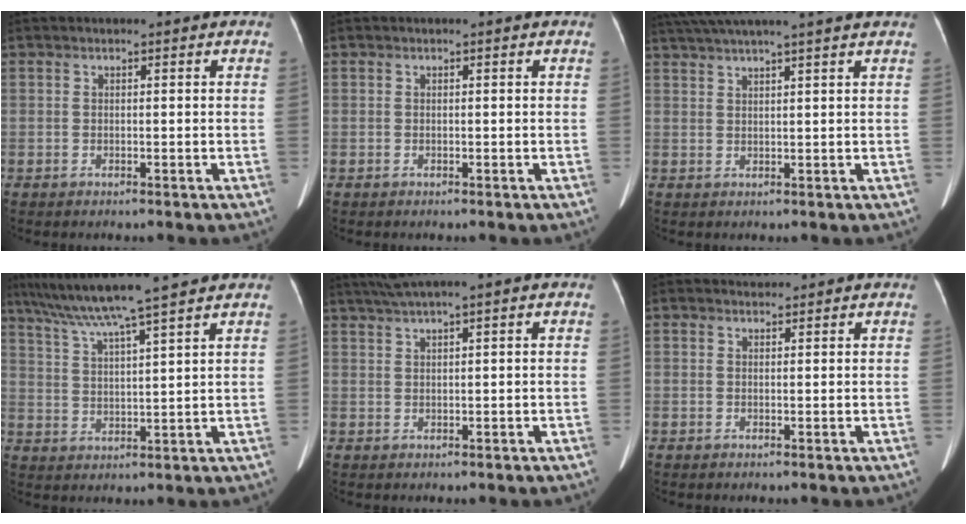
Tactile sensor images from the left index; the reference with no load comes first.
{"total": 0.0}
{"total": 13.6, "force": [11.8, -1.1, 6.7], "torque": [-0.121, 0.030, 0.167]}
{"total": 12.1, "force": [10.1, -1.3, 6.6], "torque": [-0.120, 0.026, 0.164]}
{"total": 3.4, "force": [2.6, -1.0, 2.0], "torque": [-0.050, 0.015, 0.060]}
{"total": 1.0, "force": [1.0, 0.1, -0.2], "torque": [-0.008, 0.002, 0.018]}